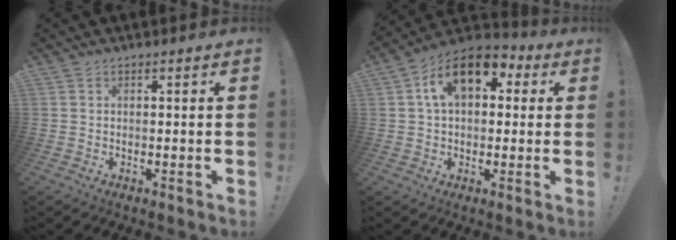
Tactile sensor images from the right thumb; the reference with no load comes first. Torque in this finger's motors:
{"motor_torque": [1.44, 2.76, 0.88, -0.32, 0.34]}